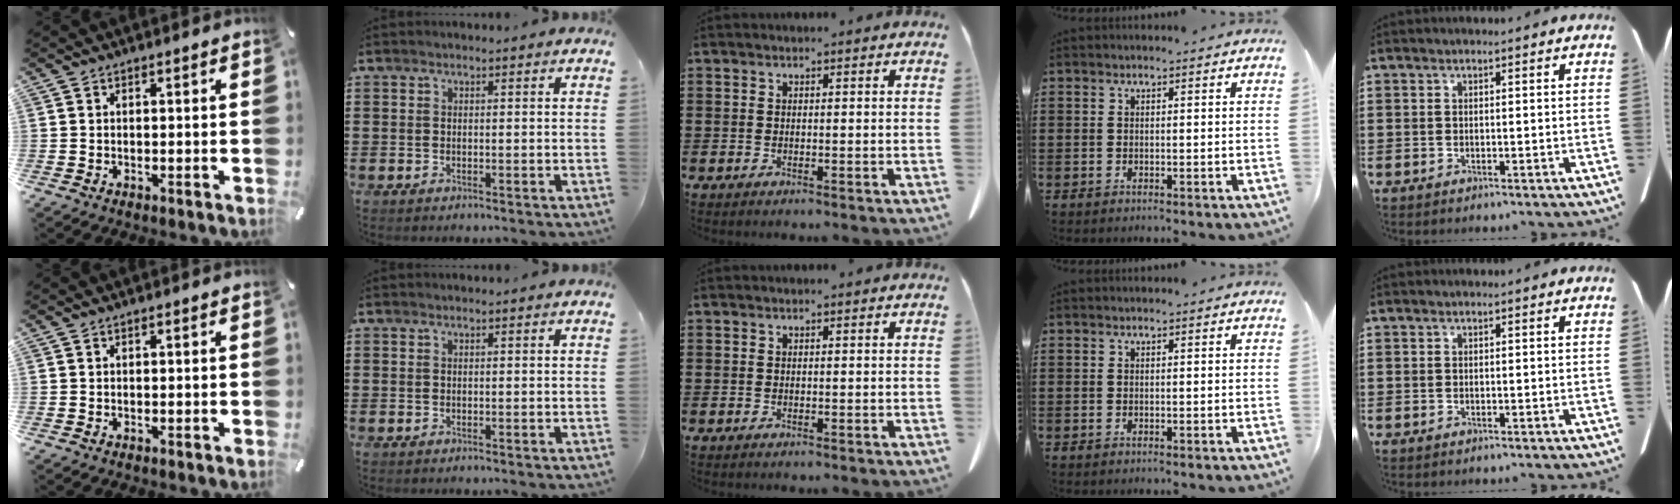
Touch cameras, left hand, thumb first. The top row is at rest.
{}